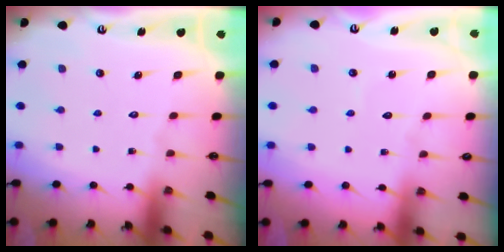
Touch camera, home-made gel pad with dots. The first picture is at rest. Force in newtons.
{"total": 2.4, "press": 2.4, "slide": 0.2}